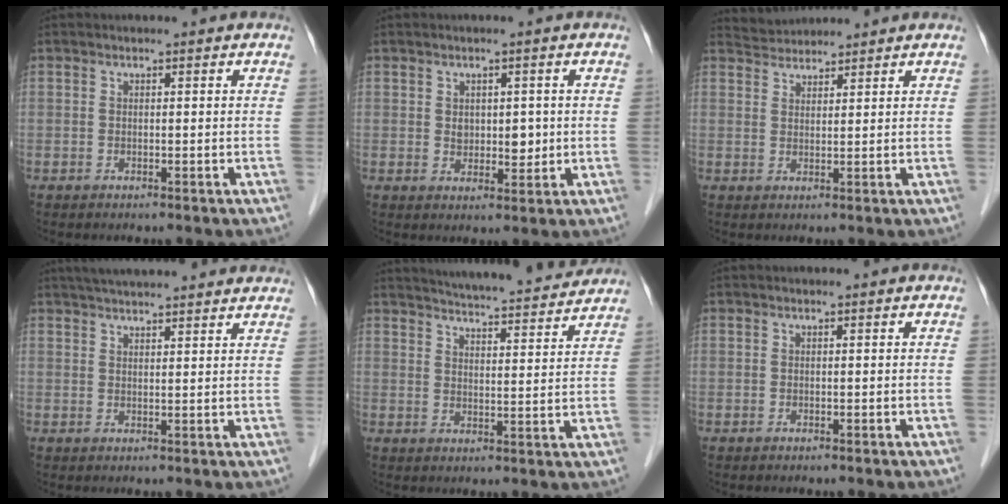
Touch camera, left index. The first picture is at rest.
{"total": 3.4, "force": [0.3, 2.4, 2.4], "torque": [-0.033, 0.001, 0.012]}
{"total": 3.2, "force": [3.2, 0.2, -0.4], "torque": [-0.005, 0.024, 0.063]}
{"total": 14.3, "force": [12.9, 1.3, 6.0], "torque": [-0.093, 0.038, 0.170]}
{"total": 16.5, "force": [15.6, 1.2, 5.4], "torque": [-0.086, -0.002, 0.207]}
{"total": 0.0}